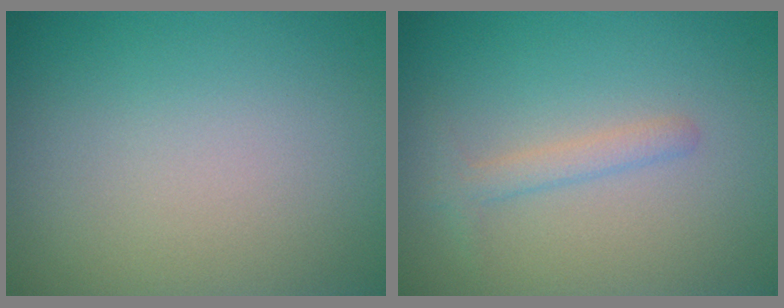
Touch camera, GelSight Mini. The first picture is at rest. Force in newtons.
{"total": 1.8, "press": 1.8, "slide": 0.2}